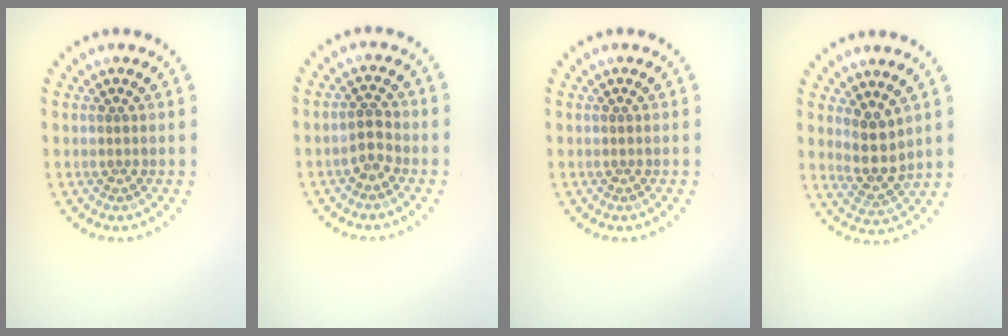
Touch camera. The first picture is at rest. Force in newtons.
{"total": 1.8, "press": 1.7, "slide": 0.6}
{"total": 0.0}
{"total": 2.8, "press": 2.3, "slide": 1.6}